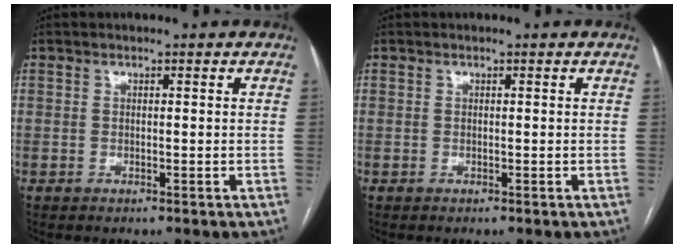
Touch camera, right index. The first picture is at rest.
{"total": 0.0}